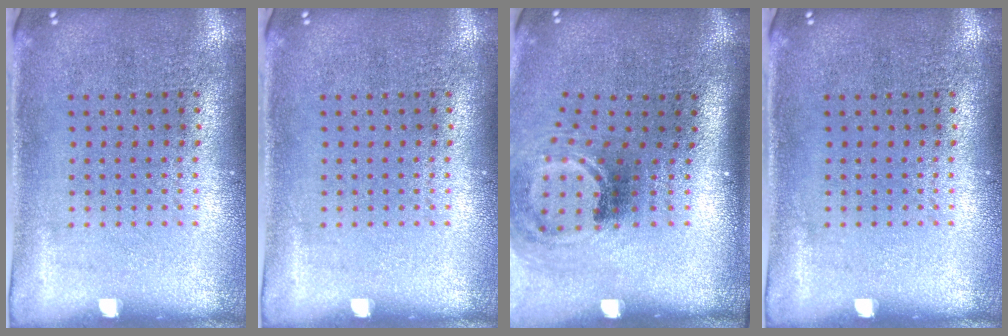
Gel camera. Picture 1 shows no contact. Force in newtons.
{"total": 0.0}
{"total": 2.0, "press": 1.3, "slide": 1.5}
{"total": 0.0}